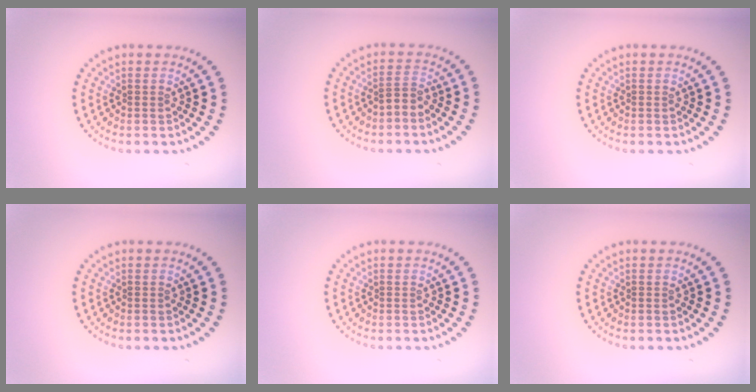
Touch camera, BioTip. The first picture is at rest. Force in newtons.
{"total": 1.8, "press": 1.2, "slide": 1.2}
{"total": 0.0}
{"total": 0.0}
{"total": 0.0}
{"total": 0.0}